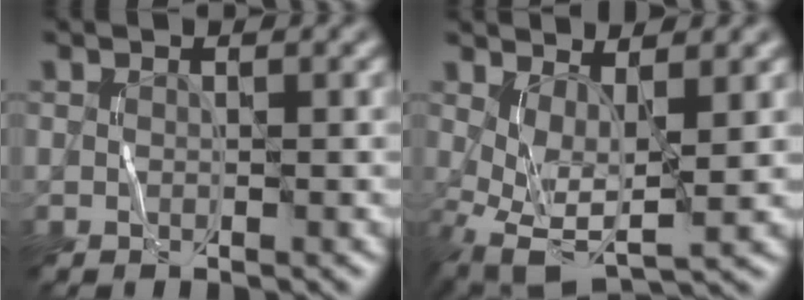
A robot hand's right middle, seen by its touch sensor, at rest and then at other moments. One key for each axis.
{"total": 4.8, "fx": 0.6, "fy": 2.1, "fz": 4.3, "tx": -0.095, "ty": -0.009, "tz": 0.015}